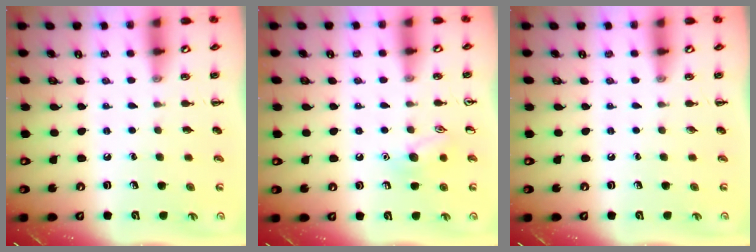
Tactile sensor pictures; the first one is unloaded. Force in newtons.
{"total": 8.3, "press": 8.2, "slide": 1.4}
{"total": 0.0}